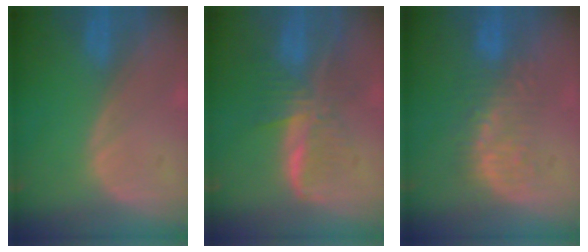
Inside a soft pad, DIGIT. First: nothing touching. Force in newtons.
{"total": 8.2, "press": 6.9, "slide": 4.4}
{"total": 6.4, "press": 6.2, "slide": 1.3}